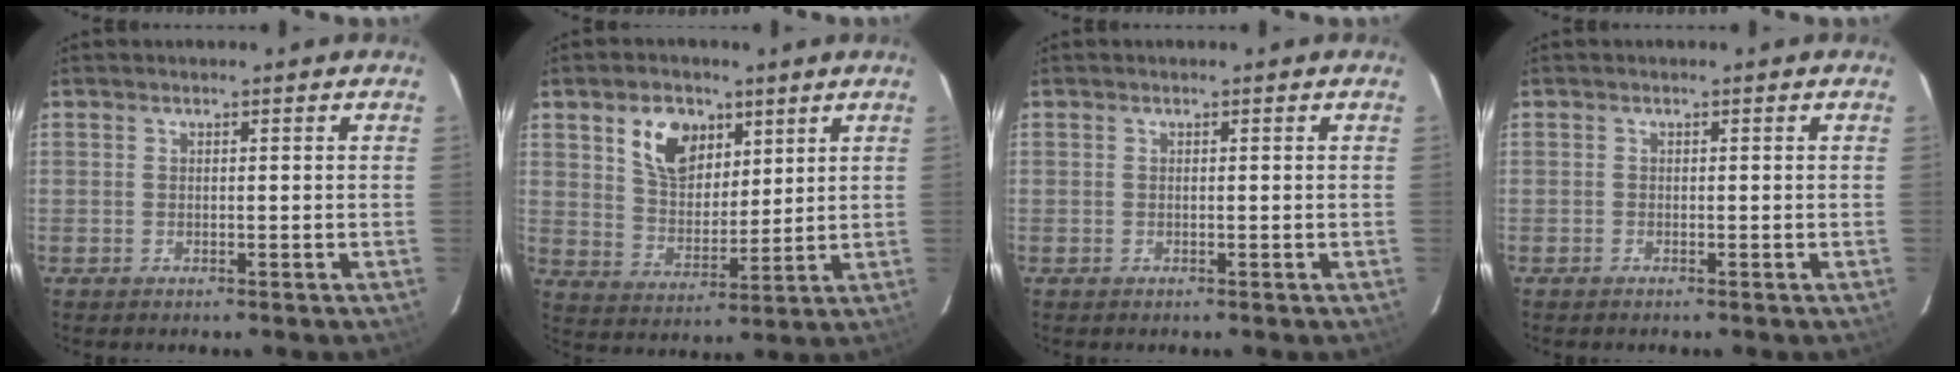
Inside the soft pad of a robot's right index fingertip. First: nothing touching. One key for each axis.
{"total": 10.2, "fx": 5.1, "fy": 6.6, "fz": 5.9, "tx": -0.106, "ty": 0.016, "tz": 0.098}
{"total": 0.0}
{"total": 0.0}